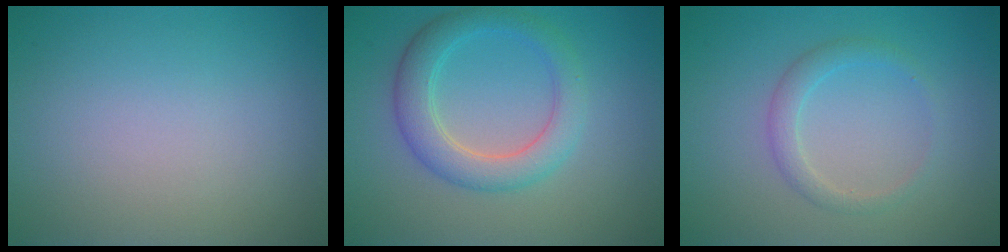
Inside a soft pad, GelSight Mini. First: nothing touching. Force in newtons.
{"total": 4.2, "press": 4.2, "slide": 0.3}
{"total": 1.8, "press": 1.8, "slide": 0.0}